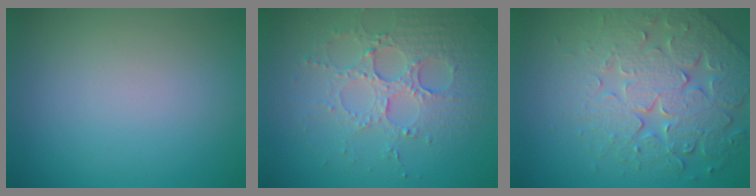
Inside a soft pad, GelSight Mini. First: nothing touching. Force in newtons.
{"total": 4.0, "press": 3.8, "slide": 1.3}
{"total": 6.6, "press": 5.5, "slide": 3.6}